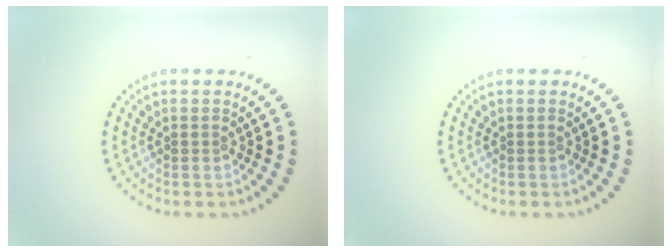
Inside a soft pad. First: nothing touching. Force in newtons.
{"total": 0.0}